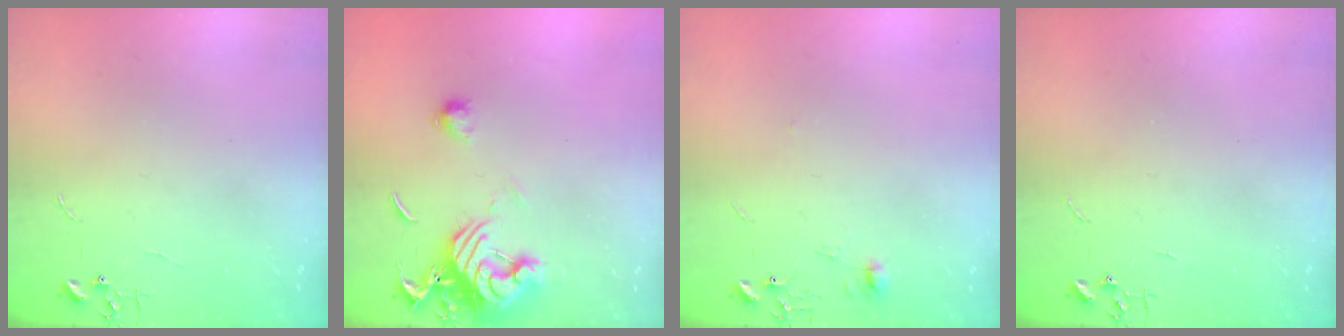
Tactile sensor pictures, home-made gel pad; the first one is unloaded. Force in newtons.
{"total": 12.7, "press": 12.6, "slide": 1.3}
{"total": 5.5, "press": 5.5, "slide": 0.6}
{"total": 0.0}